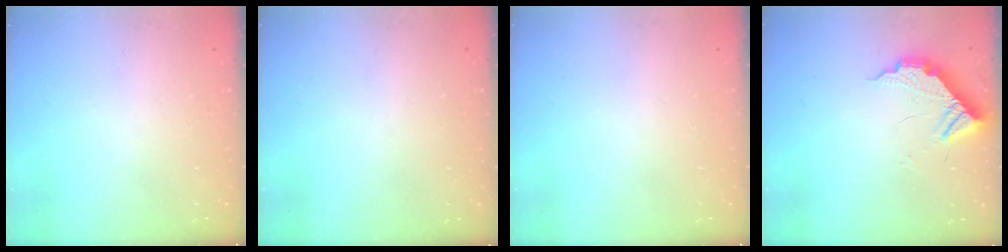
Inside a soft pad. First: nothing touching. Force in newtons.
{"total": 3.2, "press": 3.2, "slide": 0.1}
{"total": 0.0}
{"total": 10.4, "press": 10.4, "slide": 0.4}